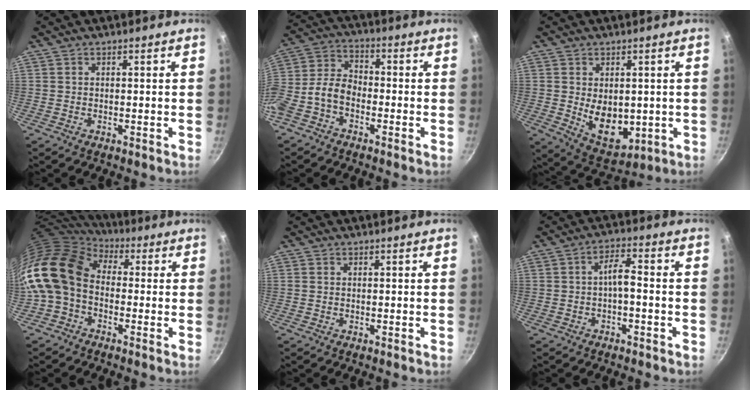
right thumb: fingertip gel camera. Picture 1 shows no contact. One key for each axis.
{"total": 8.9, "fx": -3.3, "fy": 5.9, "fz": 5.8, "tx": -0.119, "ty": 0.051, "tz": -0.080}
{"total": 10.2, "fx": -0.2, "fy": 6.9, "fz": 7.5, "tx": -0.094, "ty": -0.021, "tz": 0.021}
{"total": 13.8, "fx": -0.4, "fy": 10.2, "fz": 9.3, "tx": -0.163, "ty": 0.029, "tz": -0.028}
{"total": 0.0}
{"total": 4.0, "fx": -1.3, "fy": 1.4, "fz": 3.5, "tx": -0.063, "ty": 0.027, "tz": -0.022}